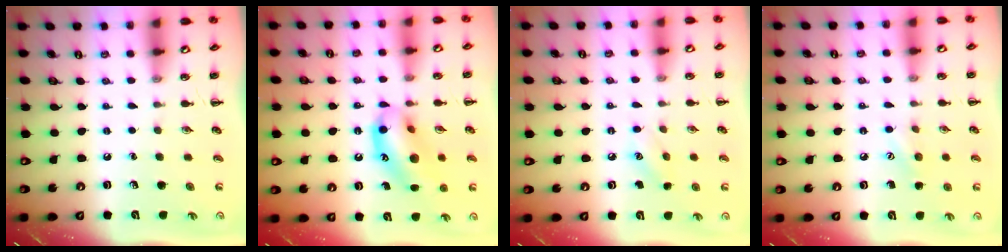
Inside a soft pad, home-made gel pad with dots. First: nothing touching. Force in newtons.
{"total": 15.4, "press": 15.1, "slide": 2.6}
{"total": 8.2, "press": 8.0, "slide": 1.7}
{"total": 6.7, "press": 6.5, "slide": 1.7}